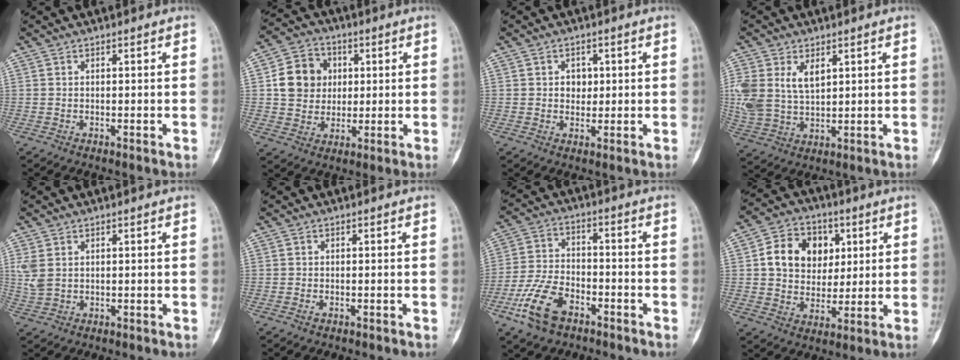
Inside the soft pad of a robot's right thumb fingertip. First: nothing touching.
{"total": 10.8, "force": [1.7, 9.6, 4.8], "torque": [-0.049, 0.003, 0.027]}
{"total": 3.2, "force": [0.6, 2.6, 1.7], "torque": [-0.005, 0.000, 0.008]}
{"total": 11.7, "force": [3.7, 7.3, 8.4], "torque": [-0.182, -0.003, 0.085]}
{"total": 3.7, "force": [1.0, 2.5, 2.5], "torque": [-0.065, 0.002, 0.028]}
{"total": 0.7, "force": [-0.5, 0.4, 0.4], "torque": [-0.013, 0.004, -0.007]}
{"total": 11.5, "force": [-6.3, 6.5, 7.2], "torque": [-0.145, 0.029, -0.120]}
{"total": 13.0, "force": [3.1, 10.4, 7.1], "torque": [-0.078, 0.001, 0.052]}